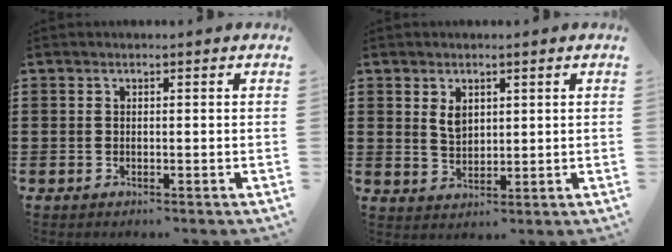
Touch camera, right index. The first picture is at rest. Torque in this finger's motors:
{"motor_torque": [0.19, 0.06, 0.08, 0.08]}